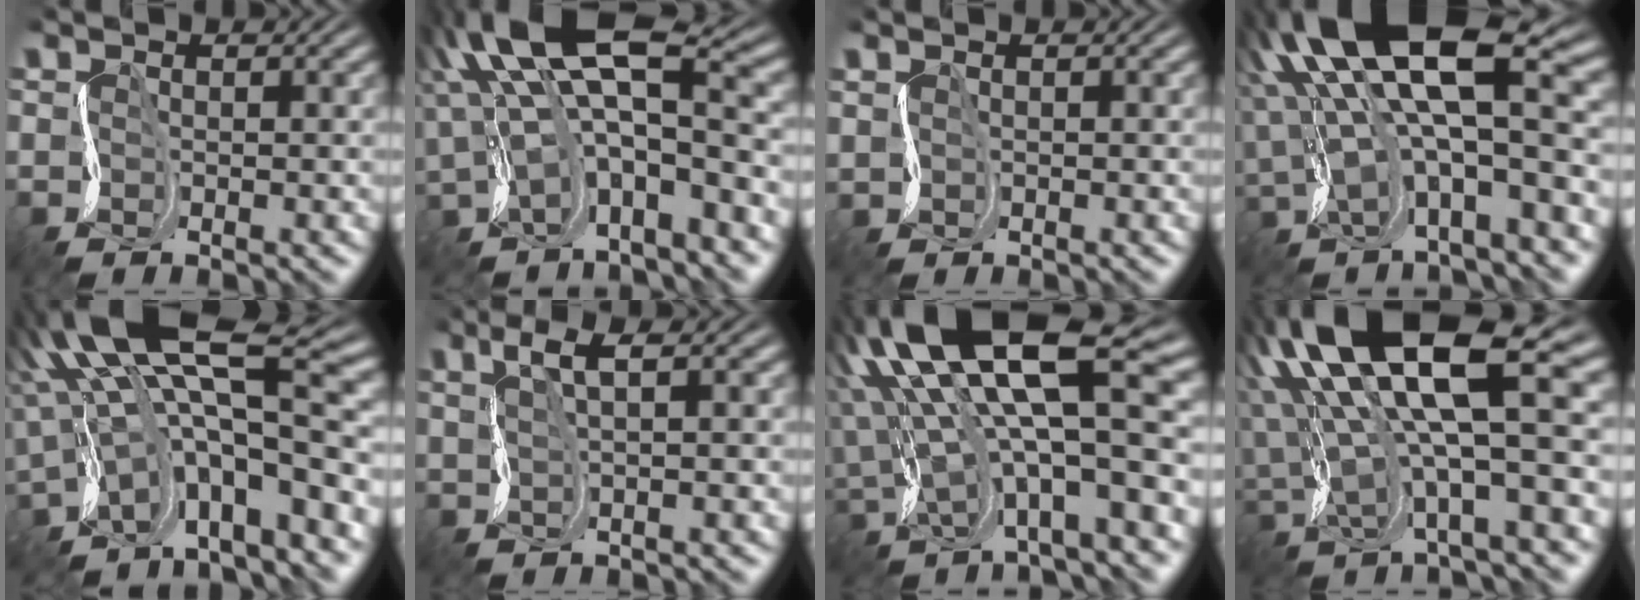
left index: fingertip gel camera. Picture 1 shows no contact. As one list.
[{"total": 9.6, "force": [2.5, 3.8, 8.4], "torque": [-0.155, 0.005, 0.050]}, {"total": 1.2, "force": [0.9, 0.3, -0.8], "torque": [0.022, 0.004, 0.019]}, {"total": 14.4, "force": [3.9, 5.0, 13.0], "torque": [-0.232, 0.013, 0.082]}, {"total": 11.7, "force": [2.1, 3.7, 10.9], "torque": [-0.183, 0.014, 0.051]}, {"total": 2.2, "force": [1.9, 0.1, 1.1], "torque": [-0.029, 0.010, 0.041]}, {"total": 14.8, "force": [3.6, 4.5, 13.6], "torque": [-0.254, 0.012, 0.079]}, {"total": 15.4, "force": [5.3, 4.6, 13.8], "torque": [-0.277, 0.011, 0.109]}]